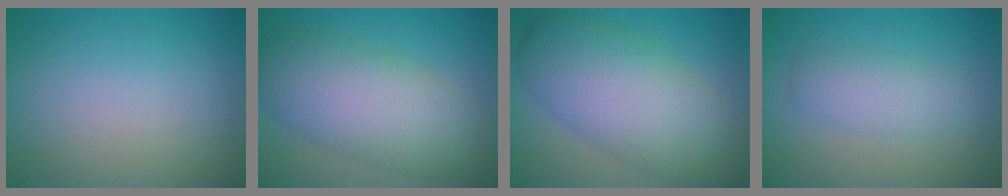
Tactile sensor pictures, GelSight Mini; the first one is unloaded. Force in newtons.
{"total": 8.9, "press": 8.9, "slide": 0.2}
{"total": 10.0, "press": 10.0, "slide": 0.4}
{"total": 2.9, "press": 2.9, "slide": 0.1}